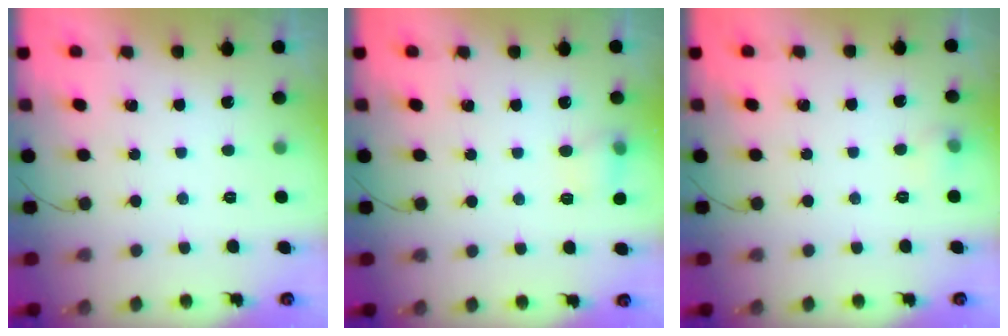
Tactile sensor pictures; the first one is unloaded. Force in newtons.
{"total": 6.1, "press": 5.9, "slide": 1.6}
{"total": 4.2, "press": 4.0, "slide": 1.1}